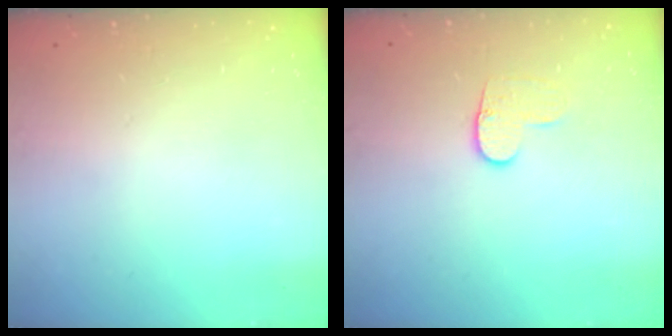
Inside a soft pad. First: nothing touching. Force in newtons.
{"total": 7.0, "press": 7.0, "slide": 0.7}